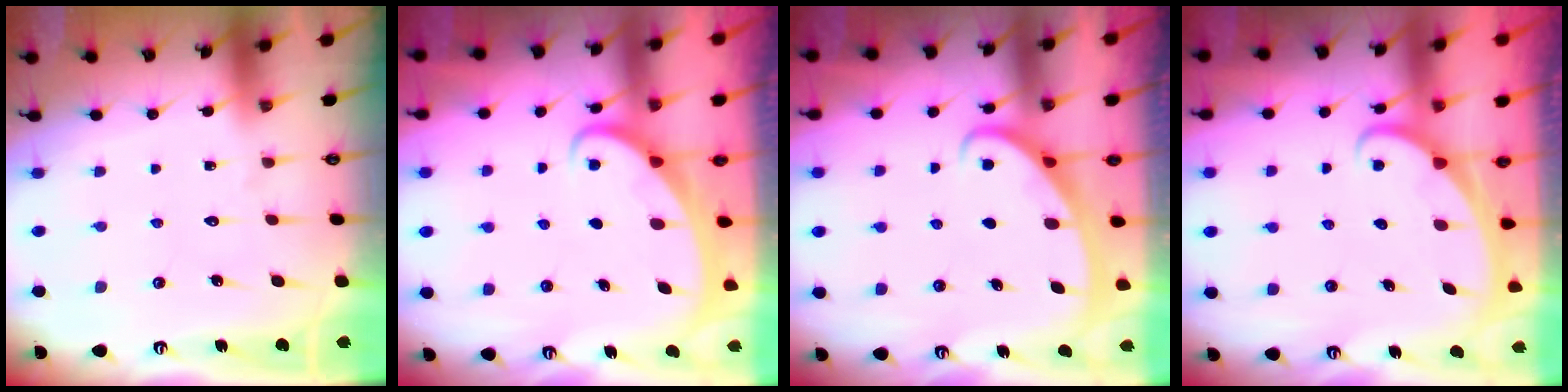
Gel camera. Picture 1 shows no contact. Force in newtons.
{"total": 2.1, "press": 2.1, "slide": 0.0}
{"total": 2.5, "press": 2.5, "slide": 0.4}
{"total": 1.9, "press": 1.9, "slide": 0.1}